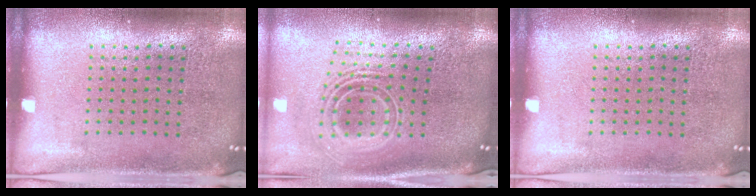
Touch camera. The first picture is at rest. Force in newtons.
{"total": 2.5, "press": 1.7, "slide": 1.8}
{"total": 0.0}